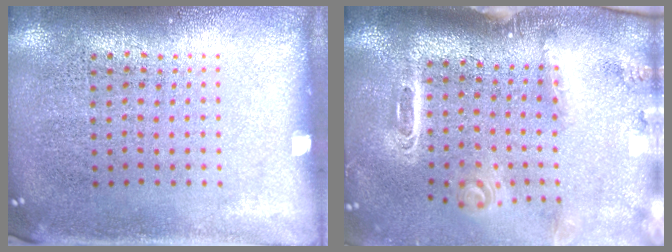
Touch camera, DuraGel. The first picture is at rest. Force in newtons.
{"total": 3.1, "press": 2.1, "slide": 2.3}